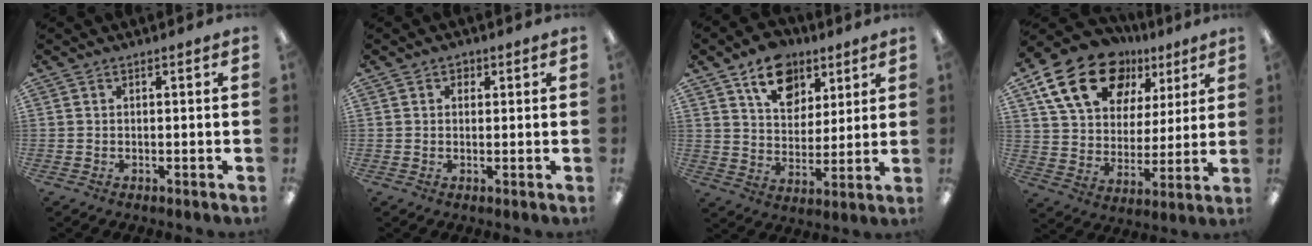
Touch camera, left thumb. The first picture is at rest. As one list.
[{"total": 1.6, "force": [0.8, 1.3, 0.6], "torque": [-0.004, 0.003, 0.011]}, {"total": 13.6, "force": [8.2, 9.1, 5.9], "torque": [-0.074, -0.038, 0.147]}, {"total": 21.0, "force": [11.8, 13.6, 10.8], "torque": [-0.185, -0.047, 0.218]}]